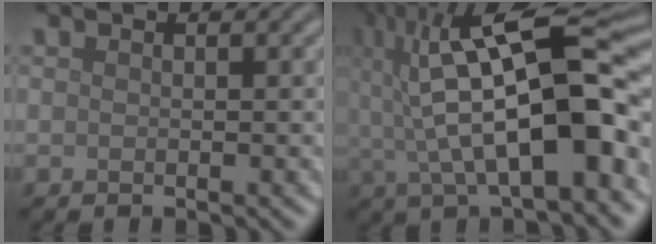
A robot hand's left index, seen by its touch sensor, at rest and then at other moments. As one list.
[{"total": 14.4, "force": [1.3, 5.3, 13.3], "torque": [-0.197, 0.019, 0.018]}]